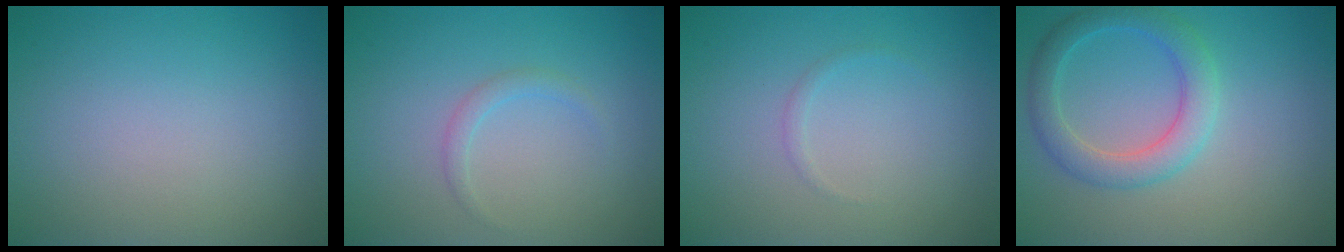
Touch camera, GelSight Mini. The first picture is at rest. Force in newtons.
{"total": 1.1, "press": 1.1, "slide": 0.1}
{"total": 0.6, "press": 0.6, "slide": 0.0}
{"total": 3.7, "press": 3.6, "slide": 0.3}